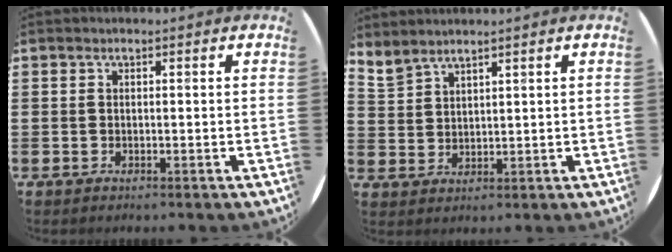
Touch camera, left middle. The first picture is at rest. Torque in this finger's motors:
{"motor_torque": [-0.22, -0.27, 0.04, 0.02]}